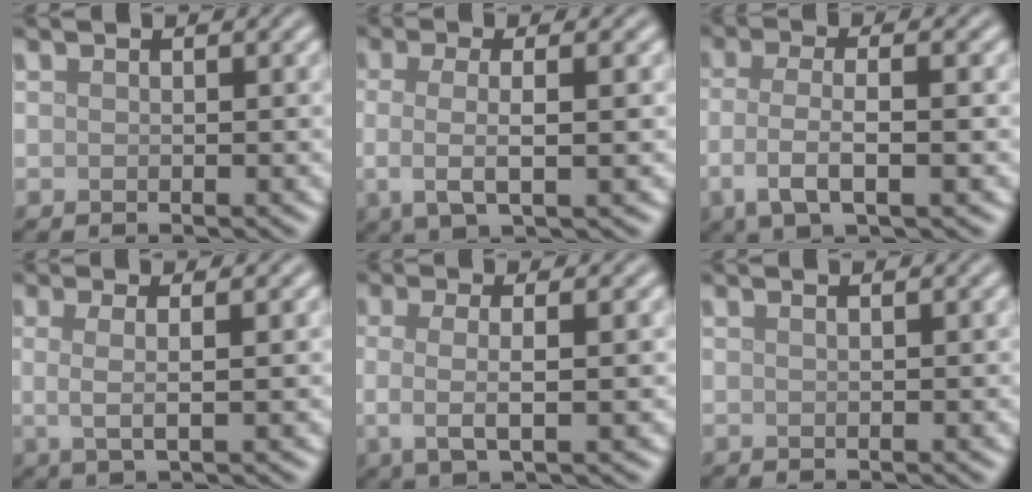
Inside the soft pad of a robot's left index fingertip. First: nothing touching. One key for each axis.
{"total": 4.2, "fx": -0.1, "fy": 1.3, "fz": 4.0, "tx": -0.072, "ty": -0.003, "tz": -0.005}
{"total": 4.3, "fx": -1.1, "fy": 1.4, "fz": 4.0, "tx": -0.081, "ty": -0.002, "tz": -0.024}
{"total": 3.0, "fx": 0.3, "fy": 0.8, "fz": 2.8, "tx": -0.051, "ty": -0.002, "tz": 0.003}
{"total": 3.8, "fx": 0.0, "fy": 1.1, "fz": 3.7, "tx": -0.066, "ty": -0.002, "tz": -0.001}
{"total": 0.9, "fx": 0.5, "fy": 0.3, "fz": 0.7, "tx": -0.006, "ty": 0.001, "tz": 0.003}